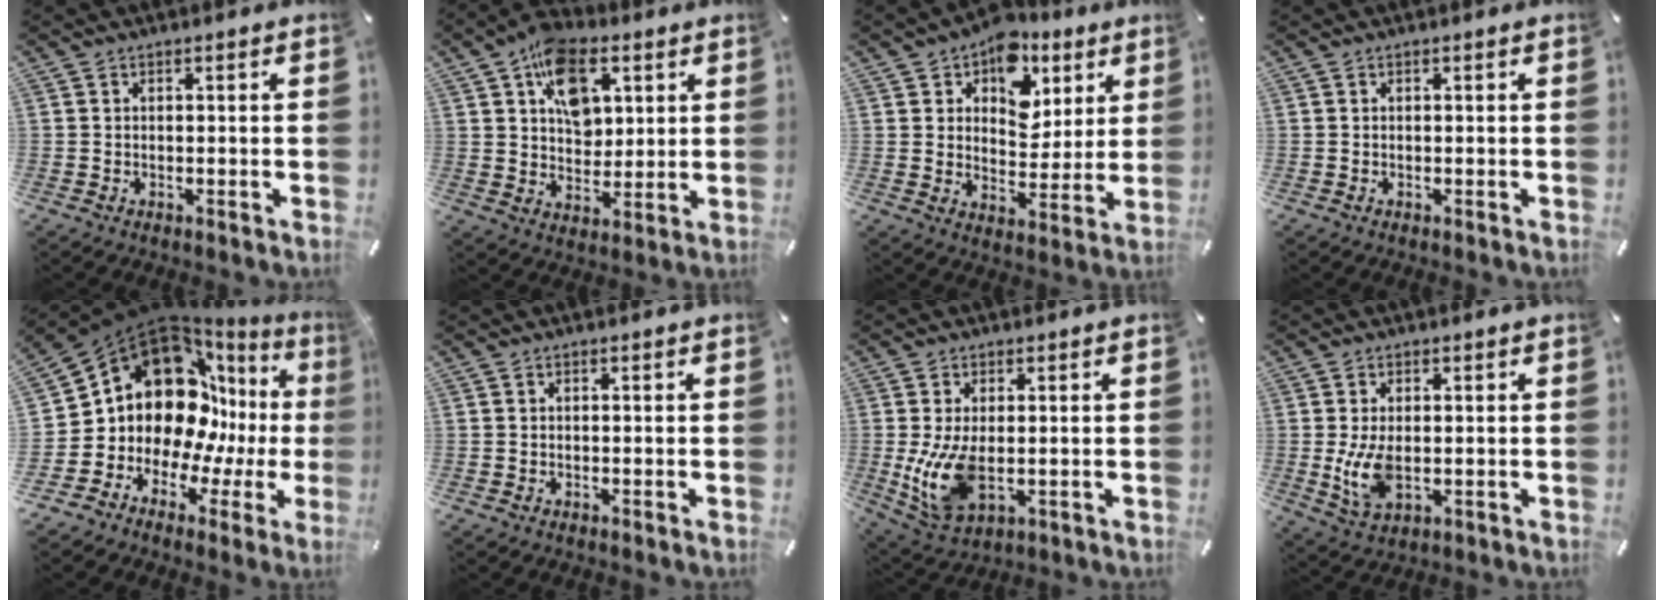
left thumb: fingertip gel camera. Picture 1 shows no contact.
{"total": 12.8, "force": [5.2, 9.0, 7.5], "torque": [-0.115, -0.008, 0.096]}
{"total": 11.6, "force": [6.4, 8.5, 4.7], "torque": [-0.066, -0.045, 0.113]}
{"total": 0.0}
{"total": 16.5, "force": [4.8, 13.2, 8.8], "torque": [-0.159, -0.072, 0.090]}
{"total": 0.0}
{"total": 10.2, "force": [-0.4, 5.9, 8.3], "torque": [-0.192, -0.018, -0.005]}
{"total": 7.2, "force": [-0.2, 4.1, 5.9], "torque": [-0.130, -0.004, -0.006]}